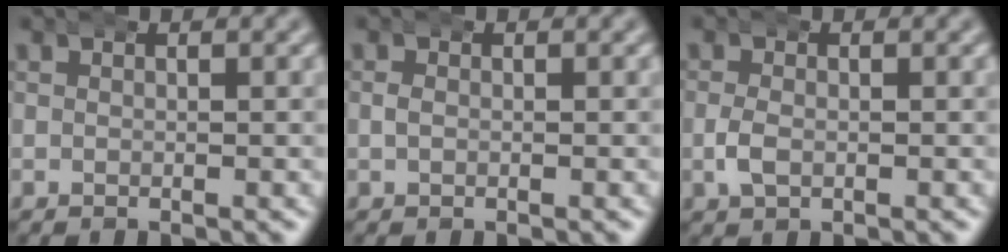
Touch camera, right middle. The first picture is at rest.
{"total": 0.6, "force": [-0.2, 0.4, 0.4], "torque": [-0.012, -0.001, -0.002]}
{"total": 1.8, "force": [-0.5, 1.2, 1.2], "torque": [-0.037, -0.005, -0.005]}